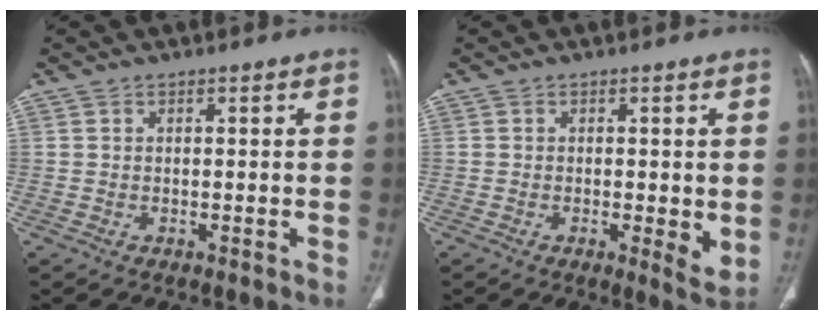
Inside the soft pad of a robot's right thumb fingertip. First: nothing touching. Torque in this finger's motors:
{"motor_torque": [-0.11, 0.07, -0.08, 0.27, -0.08]}